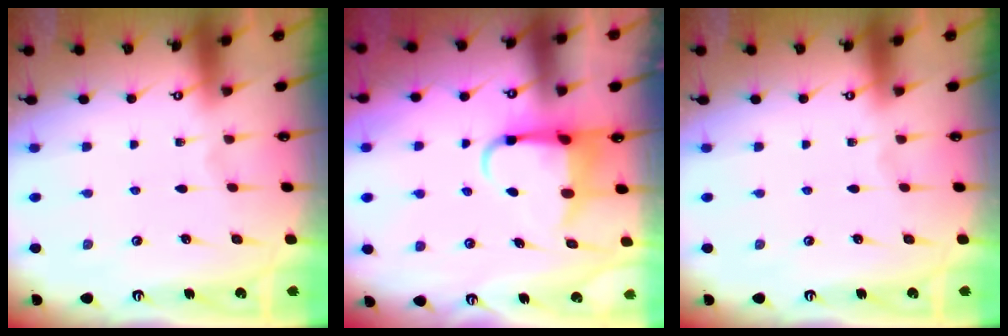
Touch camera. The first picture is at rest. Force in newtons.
{"total": 4.9, "press": 4.8, "slide": 0.7}
{"total": 0.0}